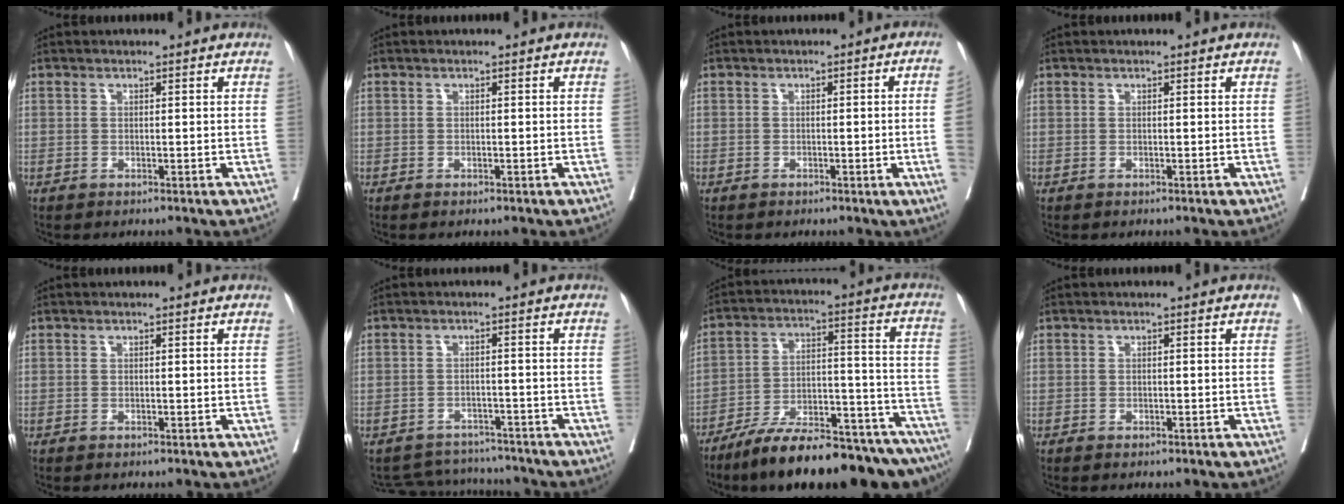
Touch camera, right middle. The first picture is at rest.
{"total": 0.9, "force": [-0.7, 0.2, 0.5], "torque": [-0.014, -0.005, -0.007]}
{"total": 4.4, "force": [-0.9, -1.0, 4.1], "torque": [-0.050, -0.002, -0.011]}
{"total": 0.0}
{"total": 0.0}
{"total": 7.0, "force": [-6.8, 1.5, -0.3], "torque": [0.003, 0.010, -0.094]}
{"total": 22.7, "force": [-18.5, 3.5, 12.8], "torque": [-0.138, 0.019, -0.281]}
{"total": 1.3, "force": [-1.0, 0.5, 0.7], "torque": [-0.015, -0.004, -0.009]}